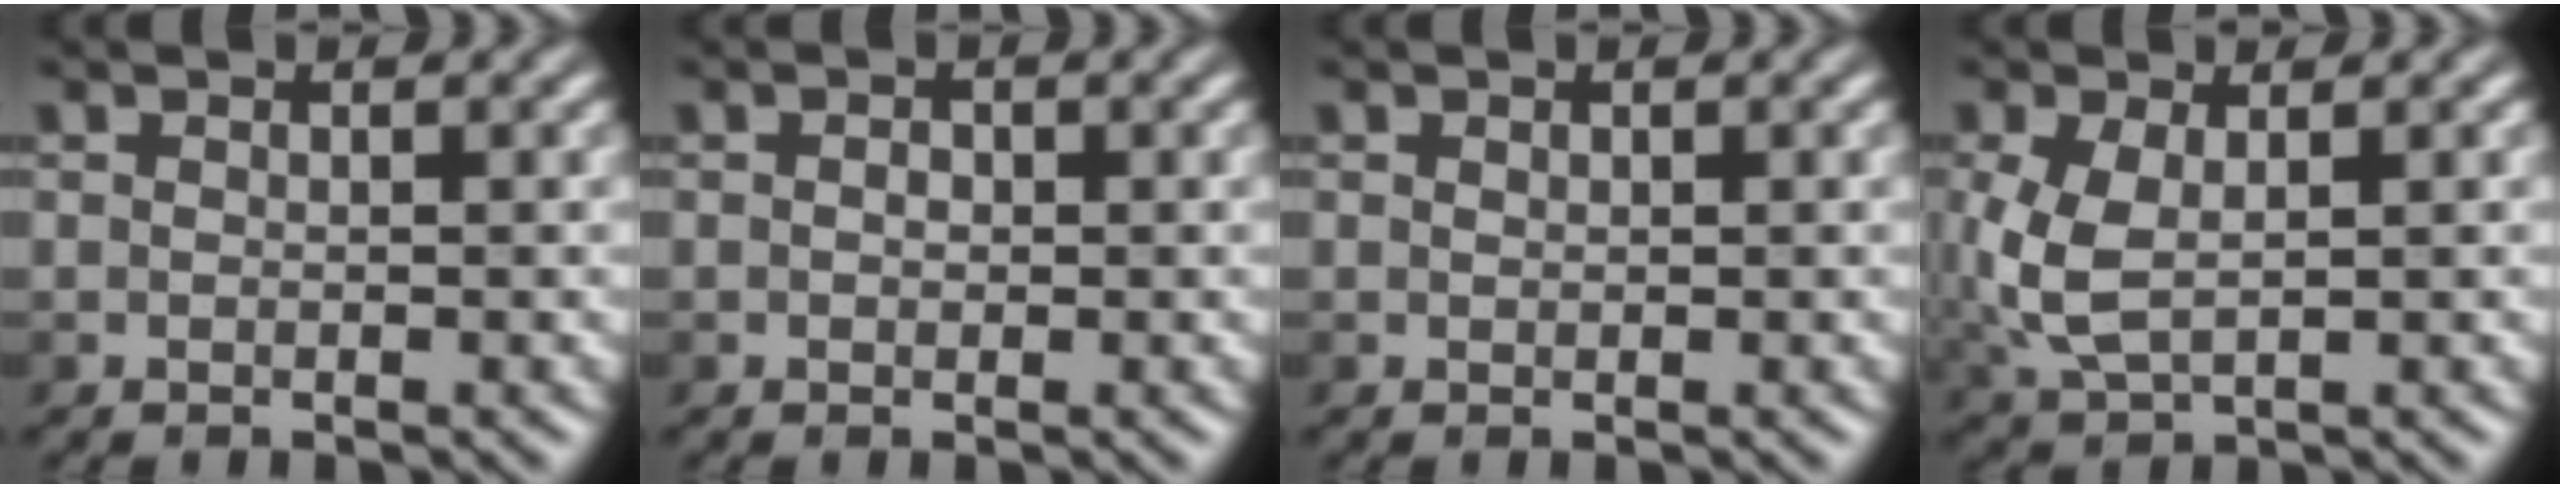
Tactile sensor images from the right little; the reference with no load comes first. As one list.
[{"total": 1.7, "force": [0.6, 1.3, 0.9], "torque": [-0.004, 0.011, -0.009]}, {"total": 0.0}, {"total": 4.1, "force": [0.4, 2.3, 3.3], "torque": [-0.095, 0.002, 0.016]}]